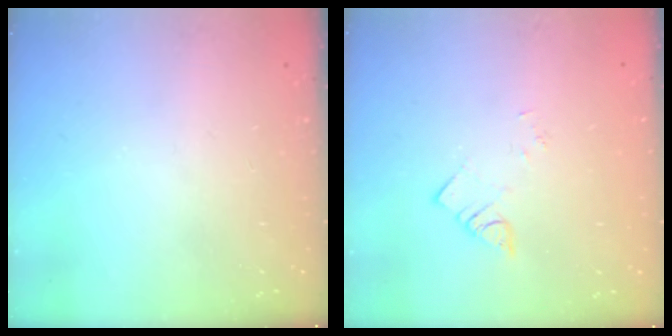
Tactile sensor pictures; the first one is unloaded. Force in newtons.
{"total": 2.2, "press": 2.1, "slide": 0.4}